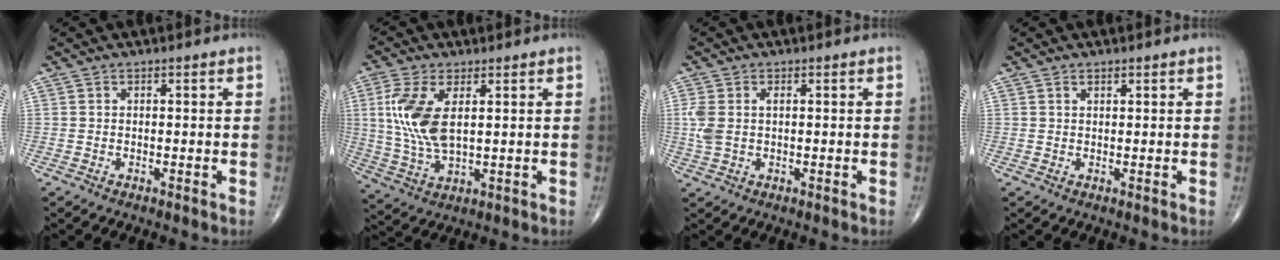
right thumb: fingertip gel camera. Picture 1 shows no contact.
{"total": 10.8, "force": [2.3, 5.0, 9.3], "torque": [-0.213, -0.013, 0.052]}
{"total": 4.4, "force": [0.5, 2.6, 3.5], "torque": [-0.107, 0.014, 0.013]}
{"total": 0.8, "force": [0.6, 0.4, 0.4], "torque": [-0.005, -0.004, 0.009]}